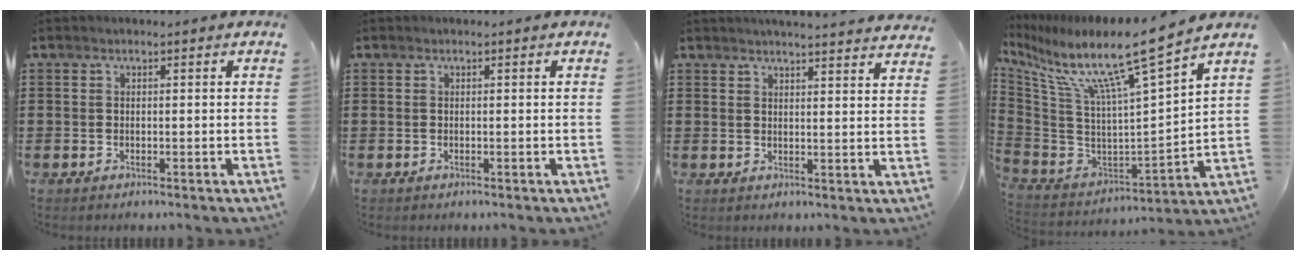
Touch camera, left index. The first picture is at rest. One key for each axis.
{"total": 0.0}
{"total": 3.4, "fx": 3.3, "fy": -0.7, "fz": 0.4, "tx": -0.018, "ty": -0.017, "tz": 0.060}
{"total": 11.7, "fx": 8.5, "fy": -0.3, "fz": 8.0, "tx": -0.174, "ty": -0.071, "tz": 0.132}